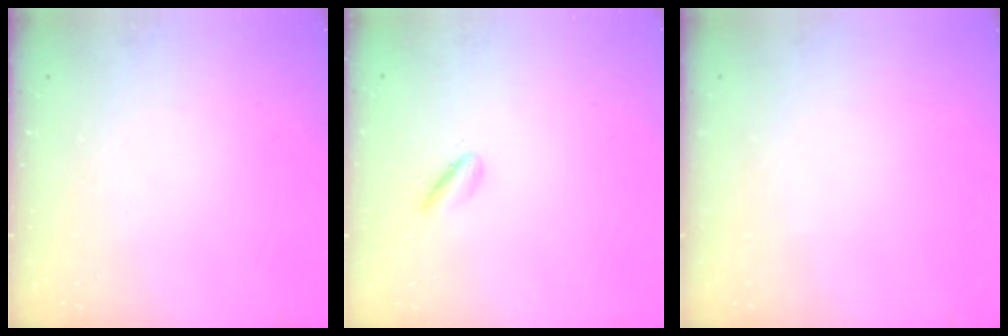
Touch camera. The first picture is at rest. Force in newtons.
{"total": 2.8, "press": 2.8, "slide": 0.6}
{"total": 0.0}